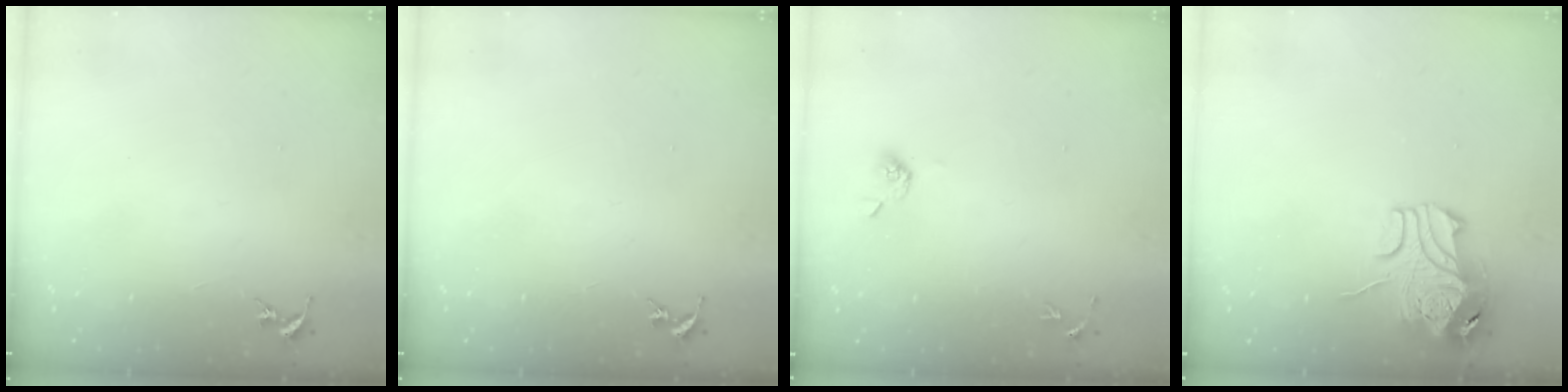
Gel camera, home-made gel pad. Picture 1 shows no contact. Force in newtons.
{"total": 0.0}
{"total": 5.5, "press": 5.2, "slide": 1.8}
{"total": 10.3, "press": 10.2, "slide": 1.5}